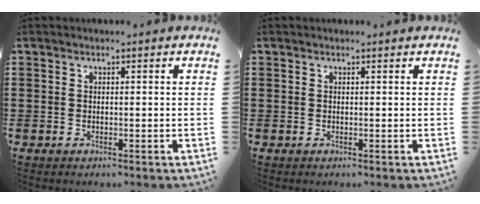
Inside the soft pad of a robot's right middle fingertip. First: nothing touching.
{"total": 0.0}